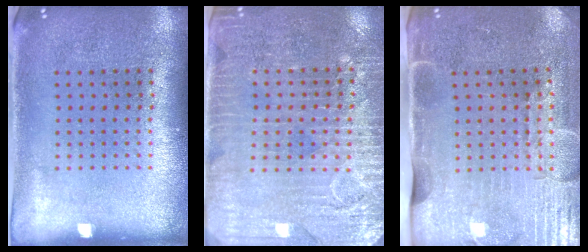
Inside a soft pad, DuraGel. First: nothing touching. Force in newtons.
{"total": 3.5, "press": 3.1, "slide": 1.4}
{"total": 4.5, "press": 3.7, "slide": 2.5}